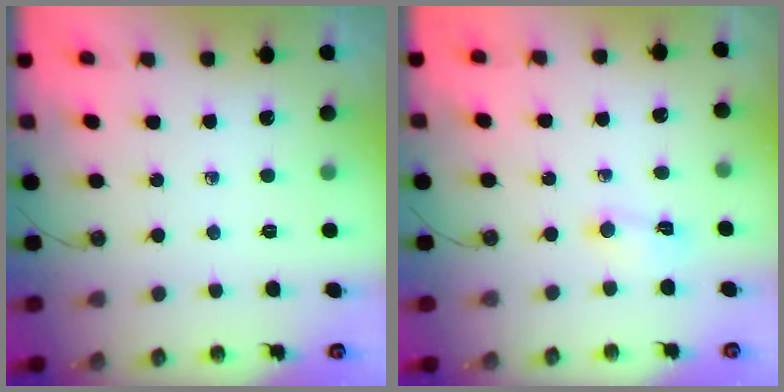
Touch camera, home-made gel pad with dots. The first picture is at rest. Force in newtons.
{"total": 4.1, "press": 4.1, "slide": 0.6}